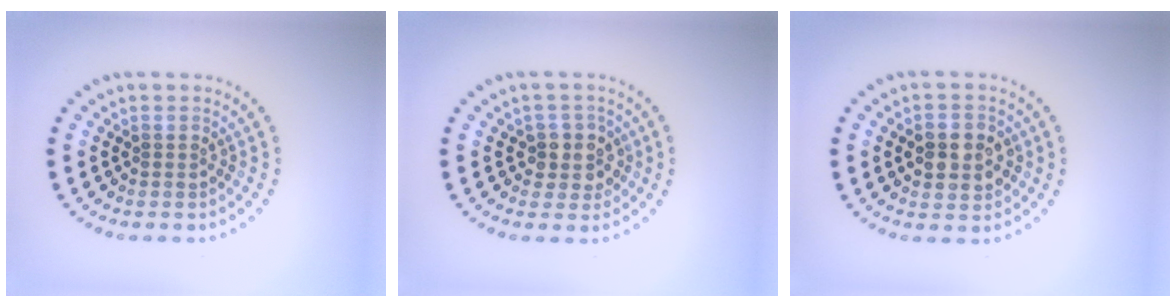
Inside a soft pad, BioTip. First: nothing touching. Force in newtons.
{"total": 2.6, "press": 2.2, "slide": 1.4}
{"total": 3.4, "press": 3.4, "slide": 0.5}